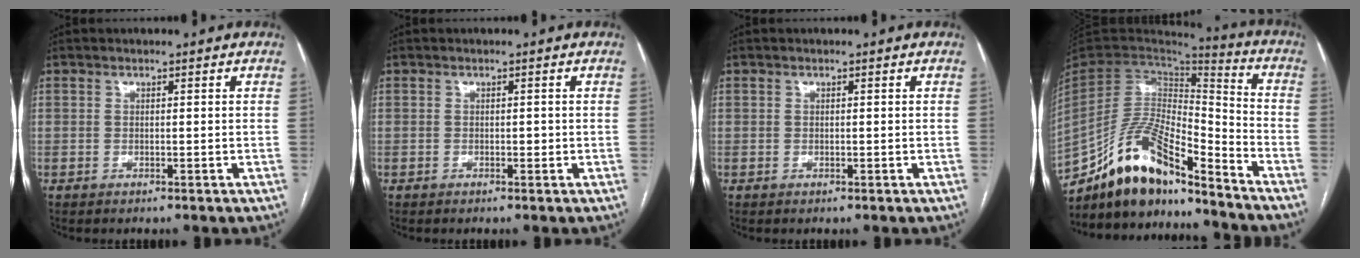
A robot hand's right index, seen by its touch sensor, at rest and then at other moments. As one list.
[{"total": 0.7, "force": [-0.1, 0.5, 0.5], "torque": [-0.006, 0.001, -0.003]}, {"total": 0.0}, {"total": 16.1, "force": [-13.5, 3.5, 8.0], "torque": [-0.141, 0.037, -0.246]}]